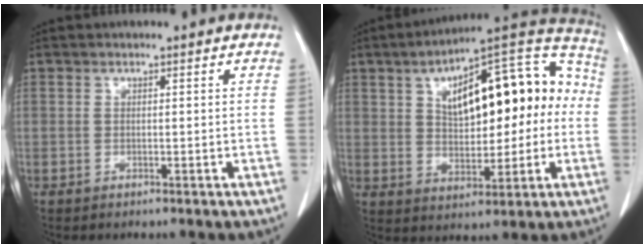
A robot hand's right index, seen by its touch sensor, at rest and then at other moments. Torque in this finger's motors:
{"motor_torque": [1.49, 0.65, 0.77, 0.21]}